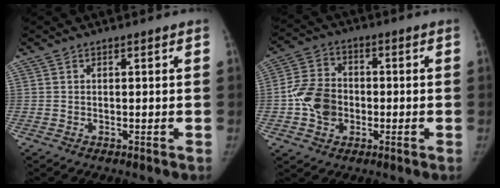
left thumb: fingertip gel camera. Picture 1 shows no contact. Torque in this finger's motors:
{"motor_torque": [0.43, 0.52, 0.03, 0.04, 0.07]}